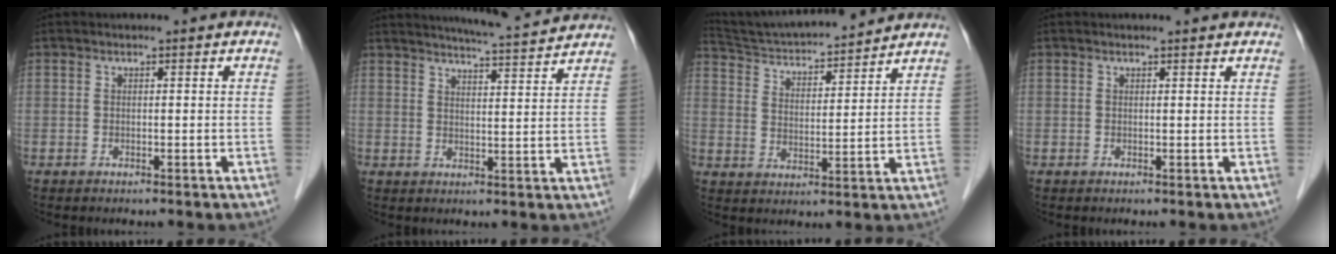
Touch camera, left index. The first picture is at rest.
{"total": 11.2, "force": [10.6, 0.0, 3.6], "torque": [-0.064, 0.011, 0.138]}
{"total": 15.6, "force": [14.7, 1.2, 5.0], "torque": [-0.094, 0.017, 0.237]}
{"total": 2.0, "force": [2.0, 0.1, 0.3], "torque": [-0.013, 0.004, 0.017]}